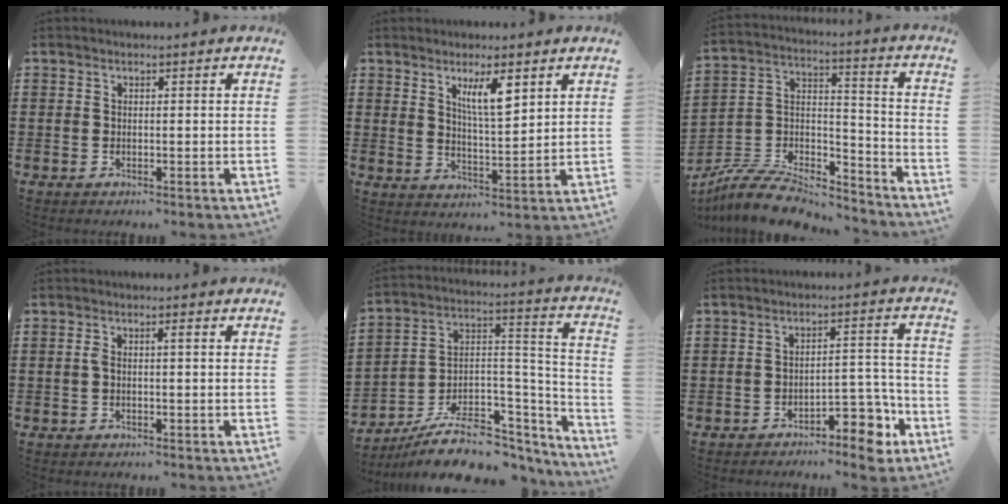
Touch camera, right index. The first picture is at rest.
{"total": 6.0, "force": [3.2, 1.6, 4.8], "torque": [-0.095, 0.004, 0.053]}
{"total": 8.5, "force": [-7.8, 2.2, 2.5], "torque": [-0.053, 0.010, -0.154]}
{"total": 1.8, "force": [-0.1, 0.4, 1.7], "torque": [-0.032, 0.002, -0.003]}
{"total": 10.2, "force": [-7.0, 5.5, 5.0], "torque": [-0.092, 0.021, -0.122]}
{"total": 6.5, "force": [-4.8, 2.3, 3.8], "torque": [-0.058, 0.014, -0.086]}